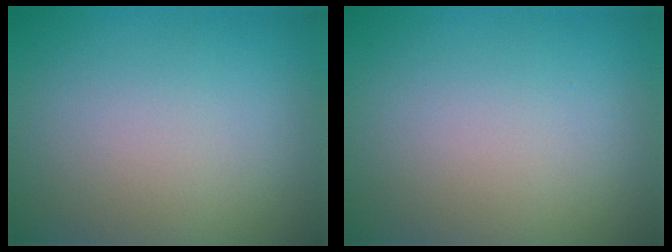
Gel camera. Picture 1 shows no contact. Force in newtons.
{"total": 0.0}